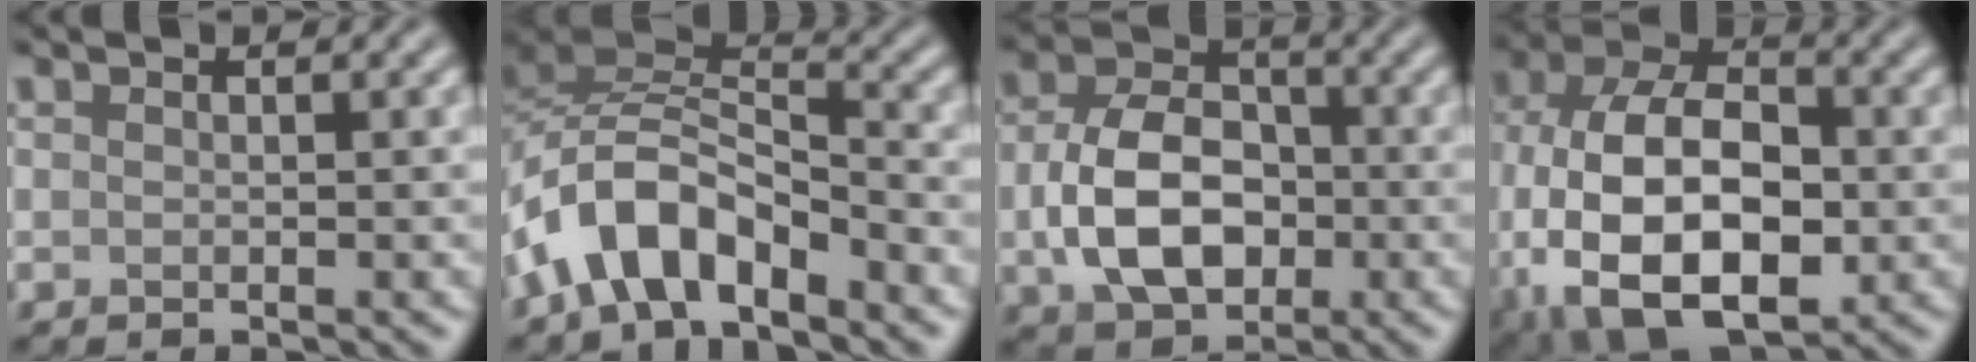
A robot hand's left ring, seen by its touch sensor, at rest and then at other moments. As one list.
[{"total": 7.0, "force": [-4.1, 3.4, 4.4], "torque": [-0.071, 0.005, -0.088]}, {"total": 7.9, "force": [-1.2, 5.4, 5.6], "torque": [-0.116, -0.001, -0.025]}, {"total": 14.6, "force": [-2.9, 9.0, 11.2], "torque": [-0.217, -0.011, -0.054]}]